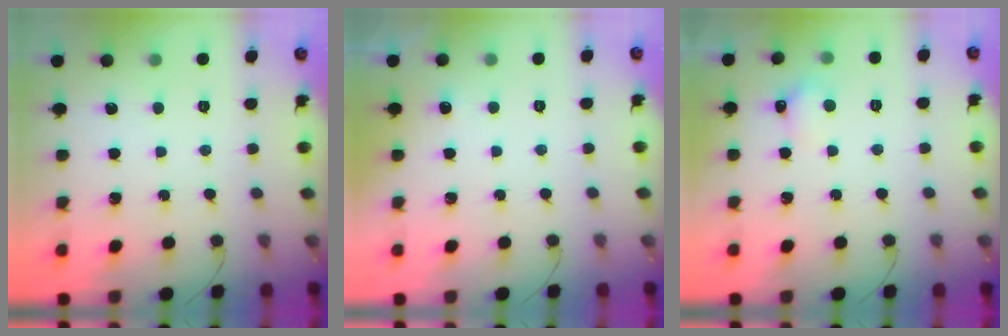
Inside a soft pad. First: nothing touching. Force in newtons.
{"total": 2.8, "press": 2.6, "slide": 1.2}
{"total": 5.4, "press": 5.2, "slide": 1.5}